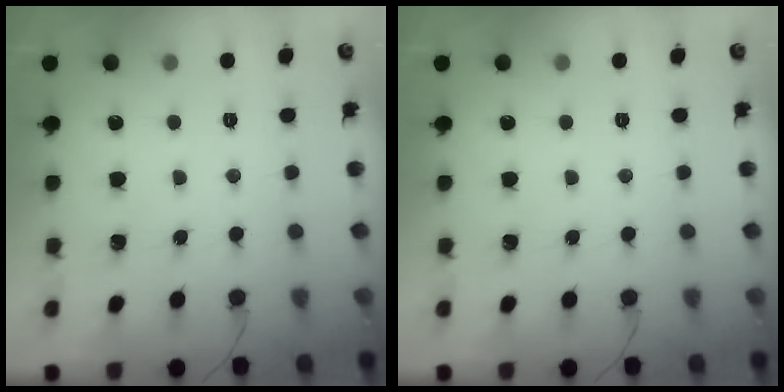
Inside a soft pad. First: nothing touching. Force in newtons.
{"total": 0.0}